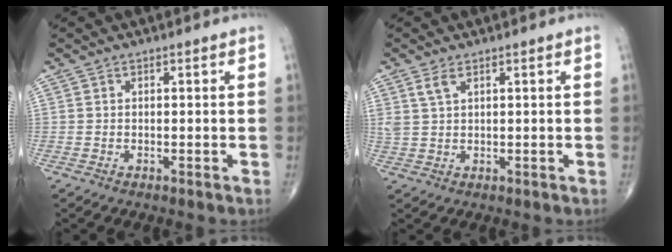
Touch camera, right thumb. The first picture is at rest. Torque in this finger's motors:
{"motor_torque": [-0.01, -0.08, 0.46, 0.56, 0.14]}